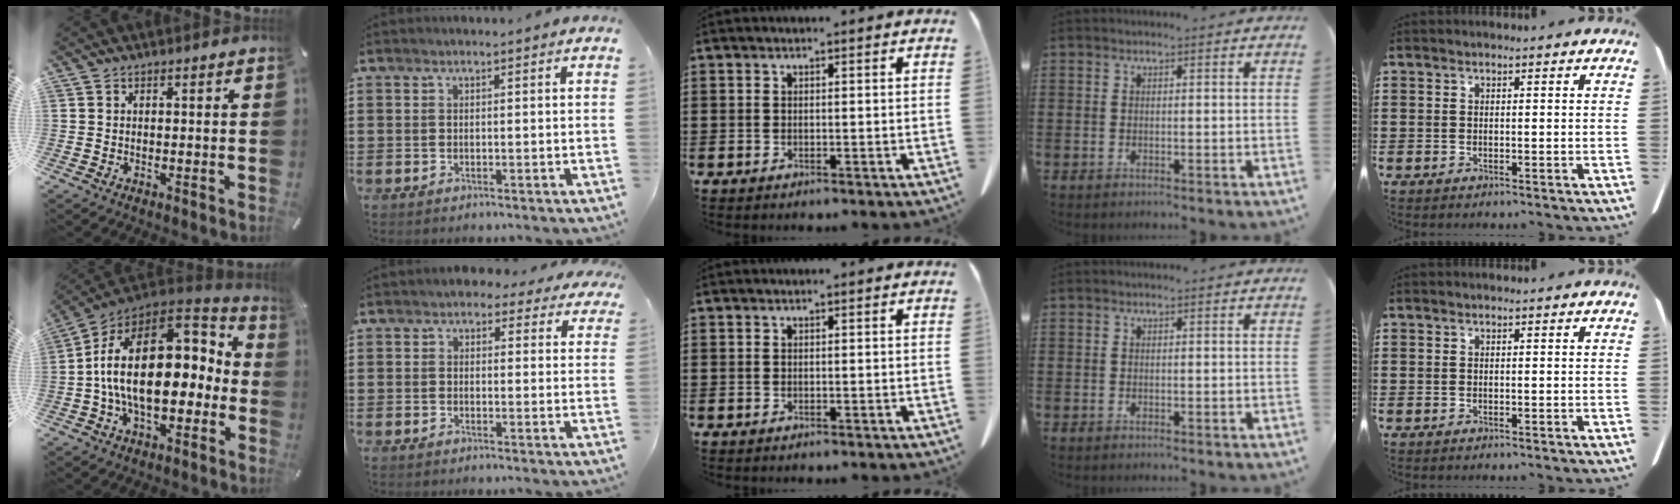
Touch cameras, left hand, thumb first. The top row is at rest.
{"thumb": {"total": 23.7, "force": [0.9, 13.6, 19.4], "torque": [-0.344, -0.007, 0.021]}, "index": {"total": 2.7, "force": [1.9, 1.7, 0.9], "torque": [-0.020, 0.005, 0.032]}}